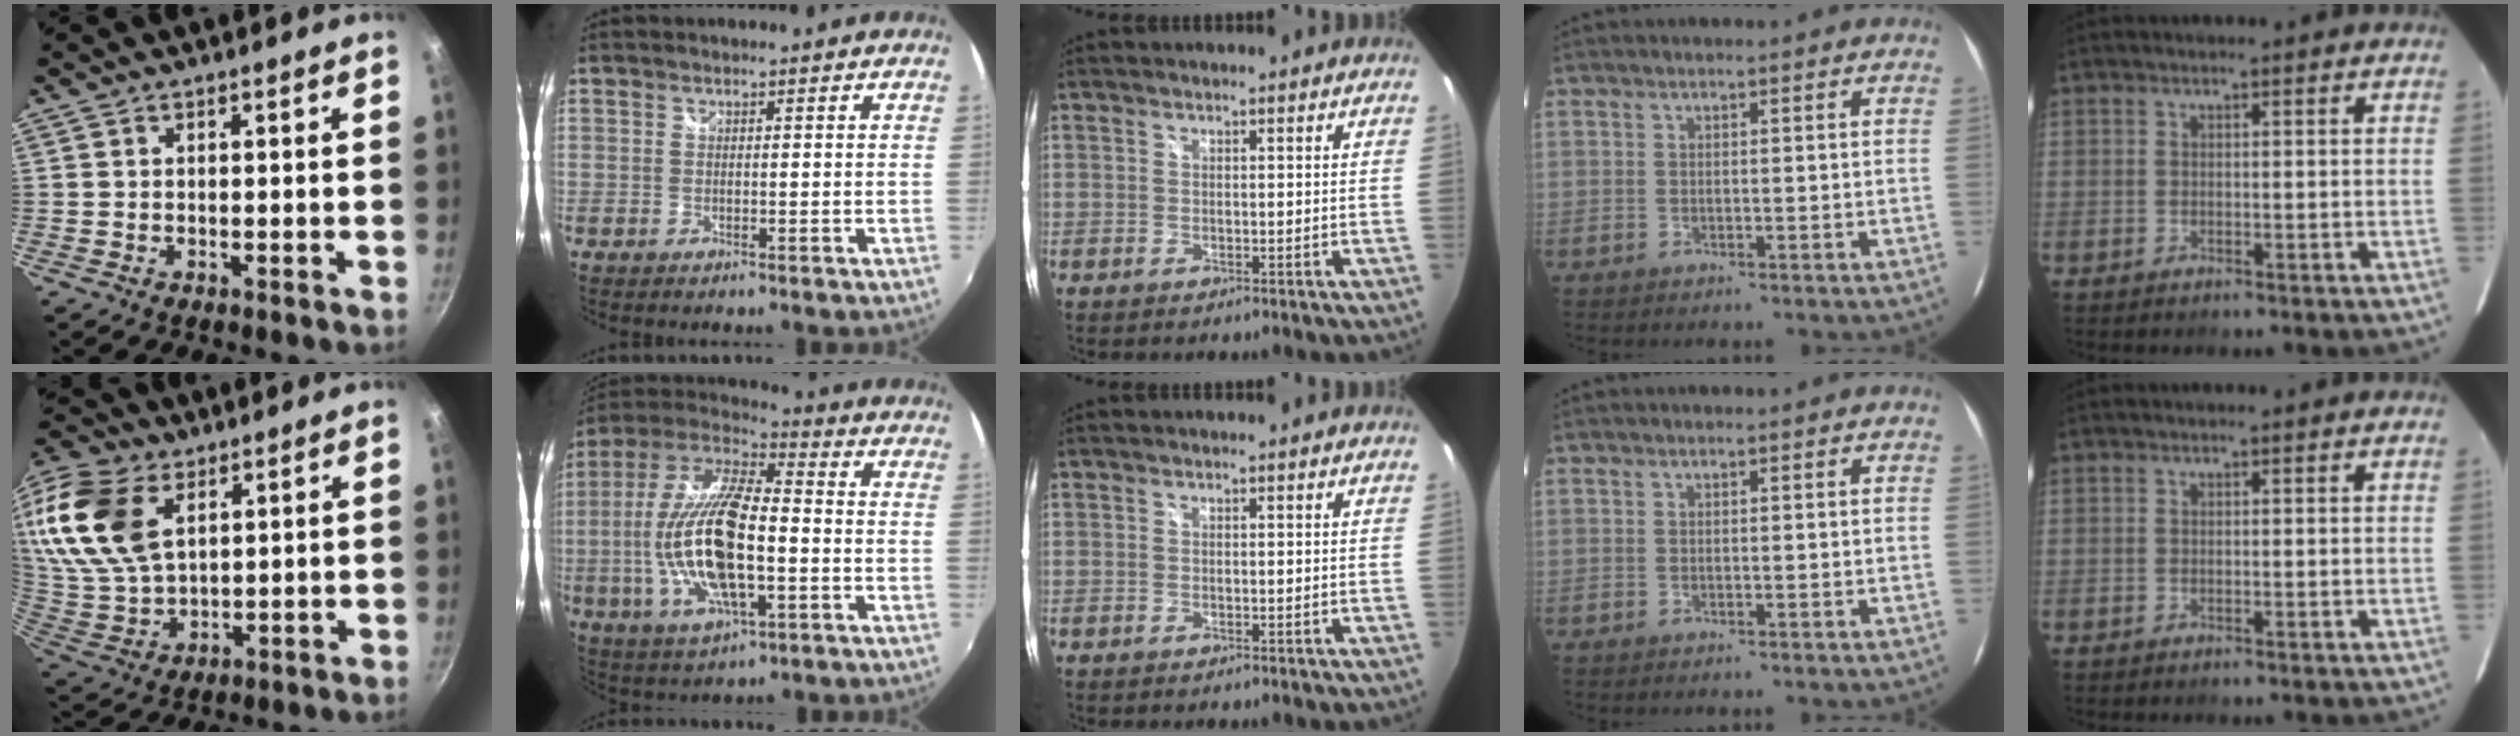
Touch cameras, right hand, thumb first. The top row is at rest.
{"thumb": {"total": 20.5, "force": [8.1, 12.6, 14.0], "torque": [-0.289, -0.019, 0.163]}, "index": {"total": 20.4, "force": [-3.1, 7.2, 18.8], "torque": [-0.375, -0.008, -0.058]}}